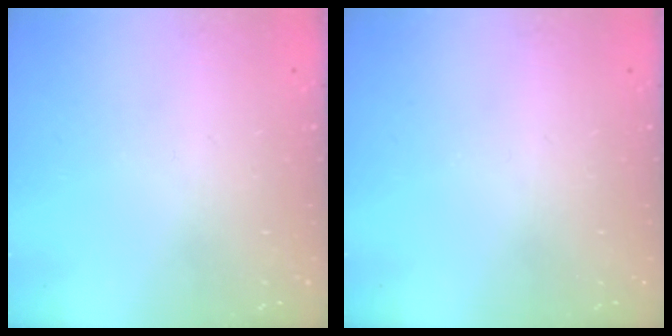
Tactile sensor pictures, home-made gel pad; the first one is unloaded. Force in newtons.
{"total": 0.0}